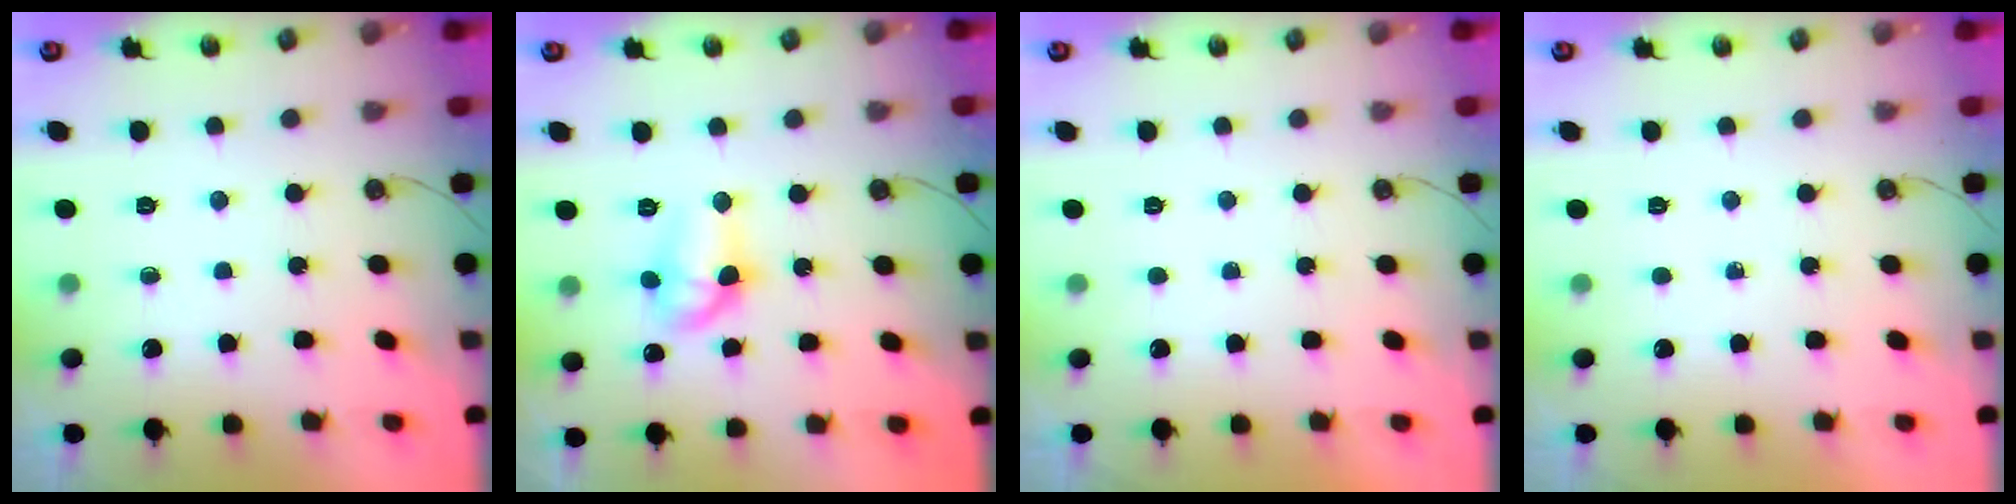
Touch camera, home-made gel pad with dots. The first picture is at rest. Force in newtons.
{"total": 9.7, "press": 9.7, "slide": 1.1}
{"total": 0.0}
{"total": 0.0}